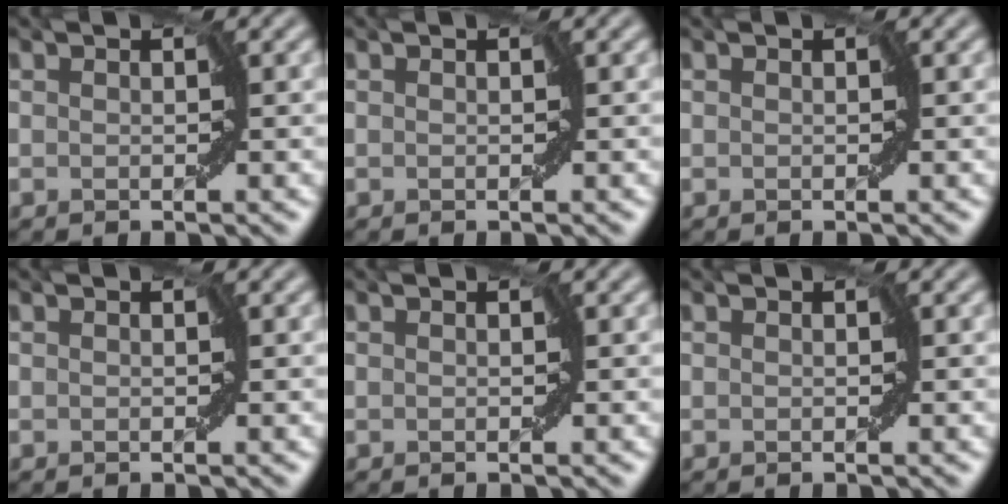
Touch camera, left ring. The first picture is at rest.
{"total": 0.0}
{"total": 0.0}
{"total": 0.0}
{"total": 0.0}
{"total": 0.0}